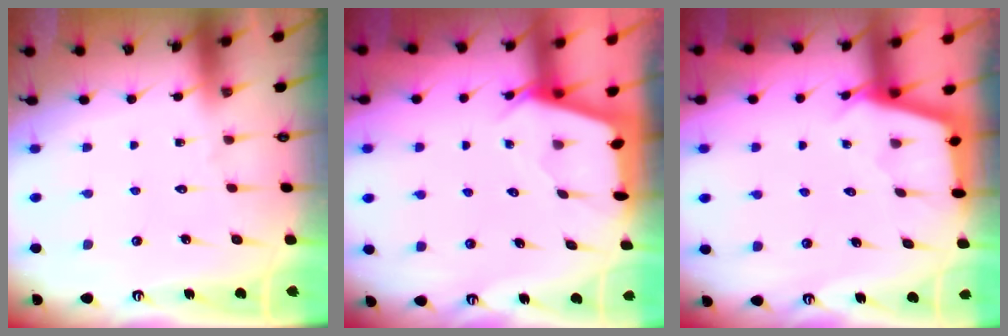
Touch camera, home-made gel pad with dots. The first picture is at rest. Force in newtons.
{"total": 2.4, "press": 2.4, "slide": 0.3}
{"total": 3.0, "press": 2.9, "slide": 0.3}